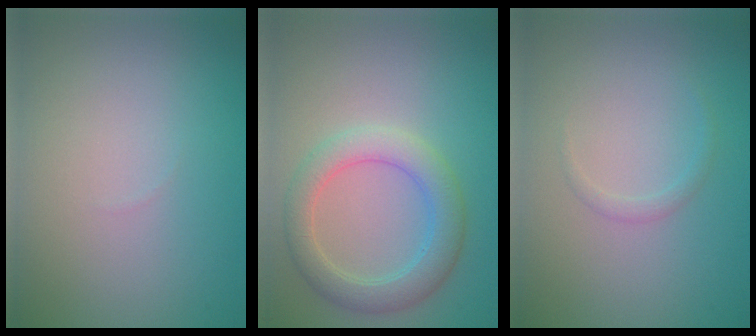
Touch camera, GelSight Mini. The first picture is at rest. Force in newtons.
{"total": 4.2, "press": 4.2, "slide": 0.2}
{"total": 0.8, "press": 0.8, "slide": 0.1}